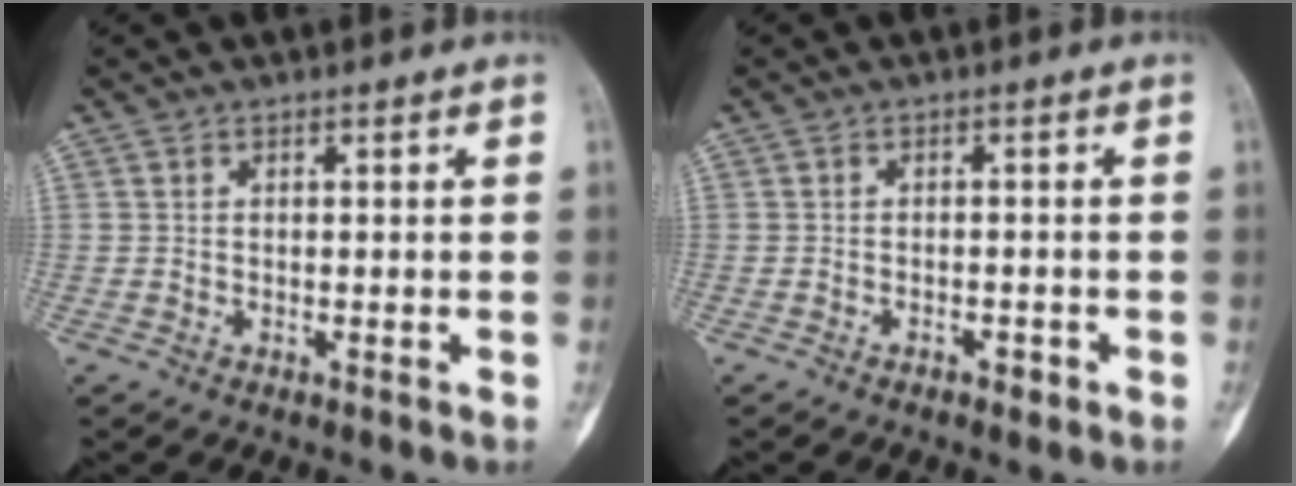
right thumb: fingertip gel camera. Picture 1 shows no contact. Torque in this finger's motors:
{"motor_torque": [-0.04, 0.02, 0.13, 0.32, -0.03]}